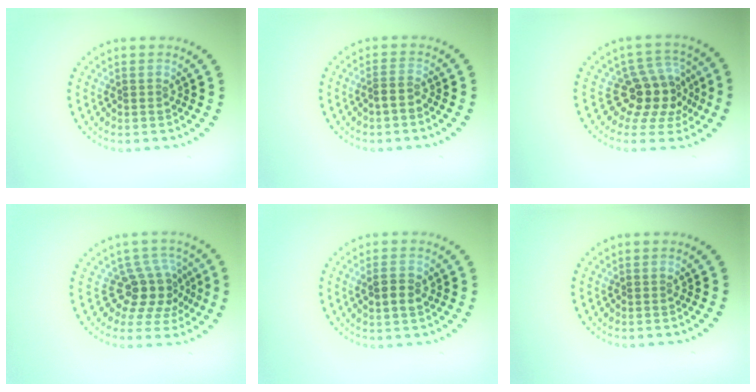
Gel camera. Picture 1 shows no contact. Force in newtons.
{"total": 1.1, "press": 0.7, "slide": 0.9}
{"total": 4.4, "press": 3.7, "slide": 2.3}
{"total": 4.0, "press": 2.8, "slide": 2.8}
{"total": 2.2, "press": 2.2, "slide": 0.3}
{"total": 0.0}